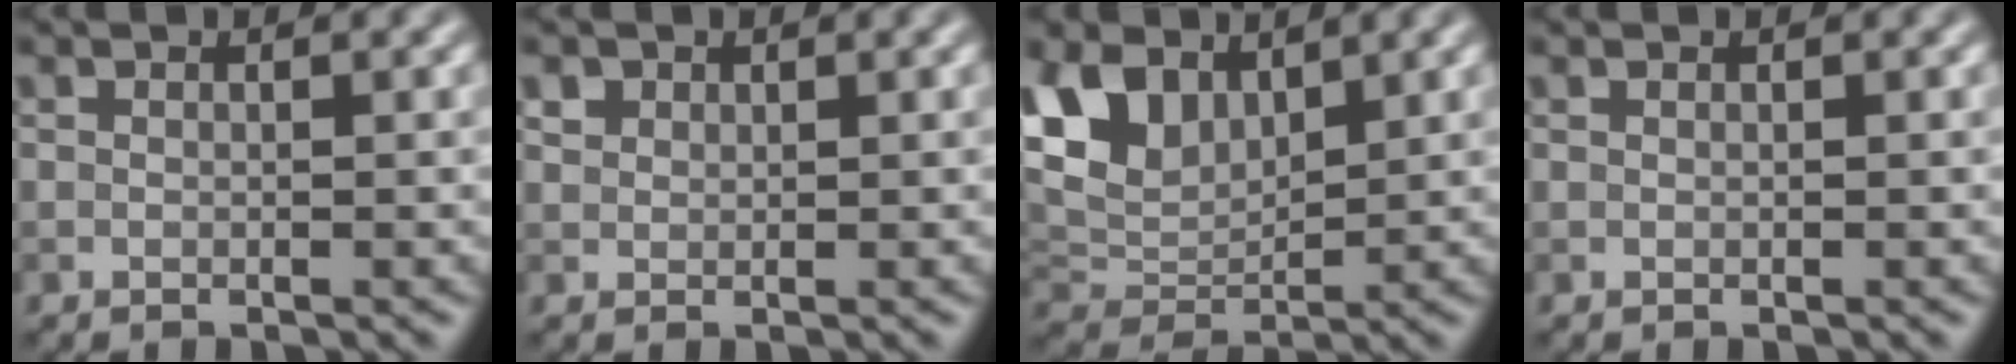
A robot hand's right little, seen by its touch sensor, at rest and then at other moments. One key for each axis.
{"total": 1.0, "fx": 0.7, "fy": 0.8, "fz": 0.2, "tx": -0.002, "ty": 0.002, "tz": 0.012}
{"total": 6.2, "fx": 3.2, "fy": 3.8, "fz": 3.6, "tx": -0.083, "ty": 0.002, "tz": 0.062}
{"total": 0.0}